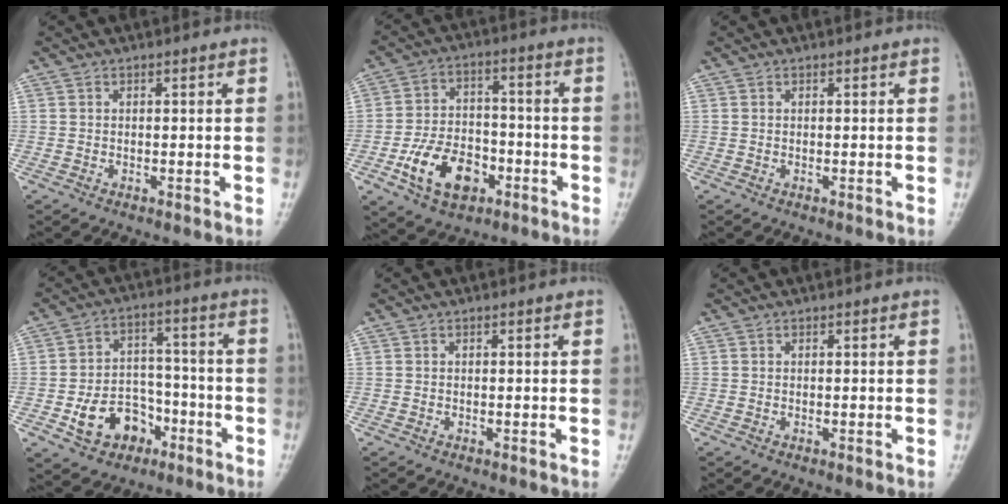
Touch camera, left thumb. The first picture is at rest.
{"total": 12.8, "force": [-5.4, 8.3, 8.1], "torque": [-0.119, 0.029, -0.093]}
{"total": 0.0}
{"total": 11.4, "force": [-5.1, 8.6, 5.4], "torque": [-0.057, 0.048, -0.078]}
{"total": 0.0}
{"total": 0.0}